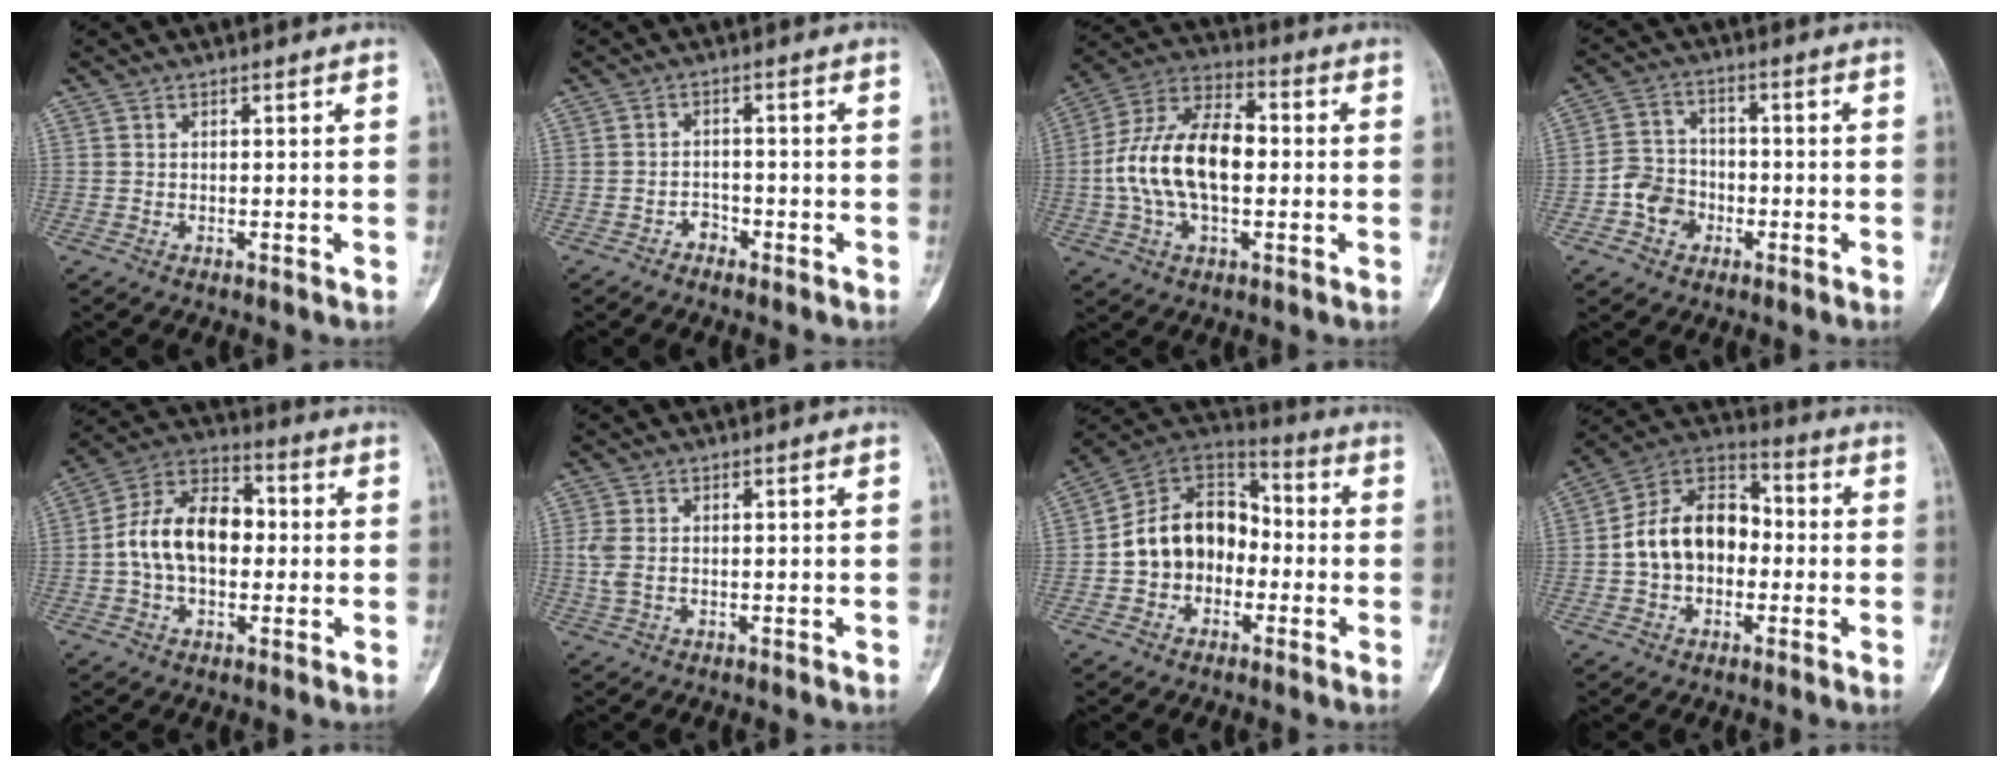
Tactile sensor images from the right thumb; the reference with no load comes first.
{"total": 2.1, "force": [-1.5, 1.4, 0.5], "torque": [0.000, 0.013, -0.028]}
{"total": 16.9, "force": [-0.5, 9.6, 14.0], "torque": [-0.256, 0.035, -0.014]}
{"total": 7.0, "force": [-2.5, 6.0, 2.6], "torque": [-0.018, 0.028, -0.049]}
{"total": 14.3, "force": [-0.2, 9.4, 10.8], "torque": [-0.171, 0.037, -0.013]}
{"total": 3.0, "force": [0.1, 1.8, 2.4], "torque": [-0.075, 0.002, 0.004]}
{"total": 14.5, "force": [-2.2, 11.3, 8.8], "torque": [-0.112, 0.052, -0.049]}
{"total": 14.5, "force": [-1.0, 10.6, 9.9], "torque": [-0.141, 0.044, -0.029]}